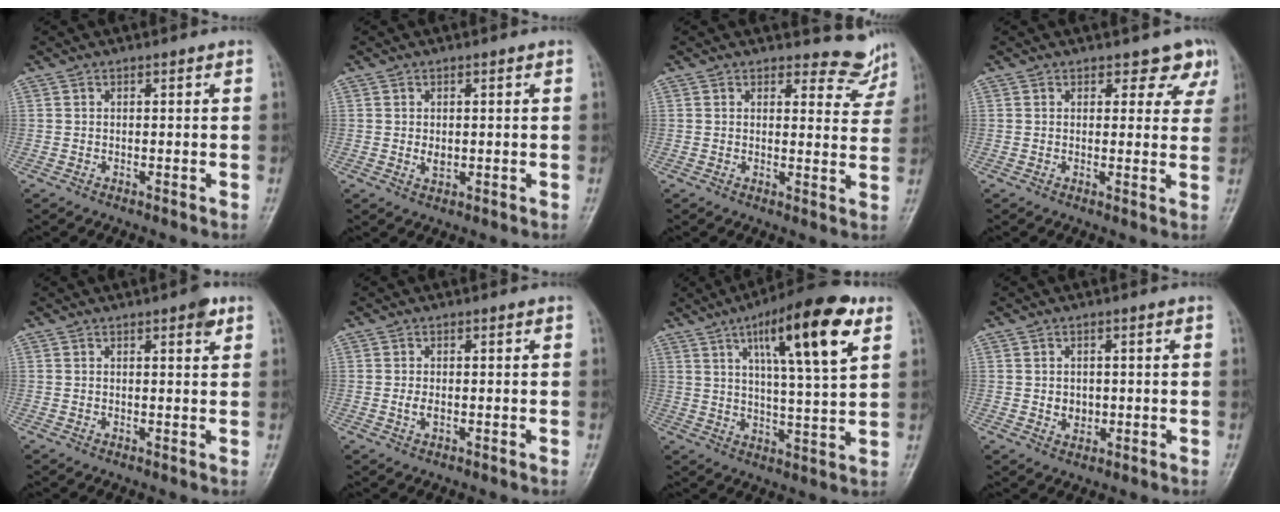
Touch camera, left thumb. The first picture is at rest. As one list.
[{"total": 1.9, "force": [0.0, 1.3, 1.4], "torque": [-0.016, -0.003, 0.004]}, {"total": 5.5, "force": [5.2, 1.9, -0.2], "torque": [0.030, -0.048, 0.049]}, {"total": 4.6, "force": [3.3, 2.9, 1.4], "torque": [0.021, -0.019, 0.026]}, {"total": 2.6, "force": [1.5, 0.8, 2.0], "torque": [-0.022, -0.005, 0.016]}, {"total": 1.5, "force": [-0.3, 0.8, 1.2], "torque": [-0.027, 0.000, -0.007]}, {"total": 17.7, "force": [8.0, 4.0, 15.2], "torque": [-0.223, -0.023, 0.124]}, {"total": 2.8, "force": [-0.2, 2.4, 1.5], "torque": [-0.009, 0.001, 0.003]}]